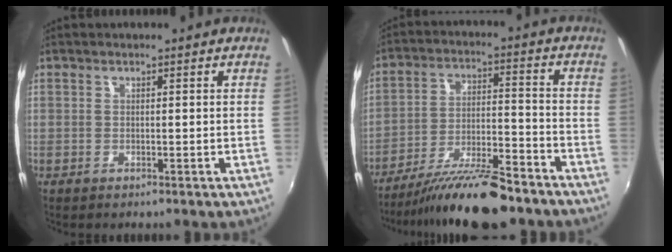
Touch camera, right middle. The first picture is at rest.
{"total": 15.7, "force": [-13.1, 2.6, 8.3], "torque": [-0.163, -0.021, -0.215]}